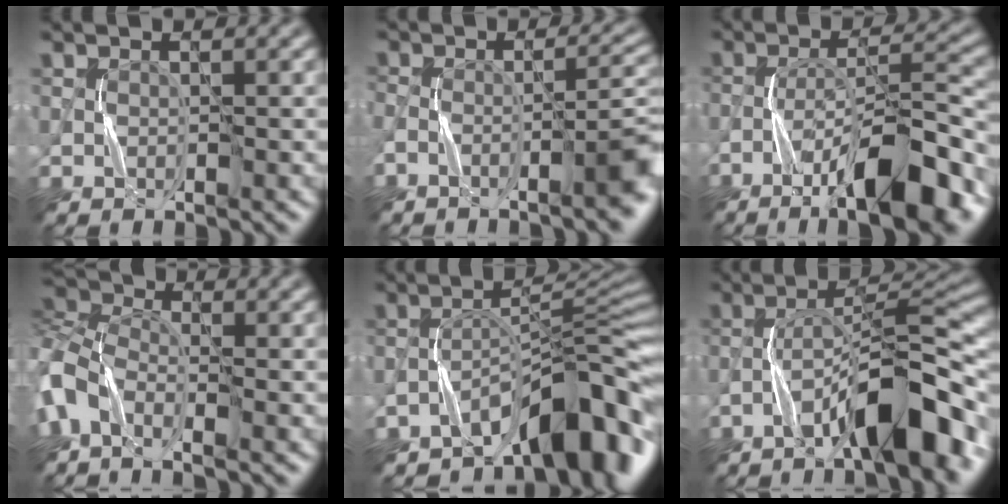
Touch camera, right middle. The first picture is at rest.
{"total": 5.6, "force": [-3.3, 1.3, 4.4], "torque": [-0.057, 0.005, -0.062]}
{"total": 10.0, "force": [-6.1, 2.4, 7.6], "torque": [-0.120, 0.015, -0.097]}
{"total": 6.6, "force": [-3.2, 3.7, 4.4], "torque": [-0.101, -0.007, -0.081]}
{"total": 9.9, "force": [-7.0, 3.1, 6.3], "torque": [-0.071, 0.017, -0.121]}
{"total": 9.1, "force": [-5.2, 2.0, 7.1], "torque": [-0.107, 0.023, -0.084]}